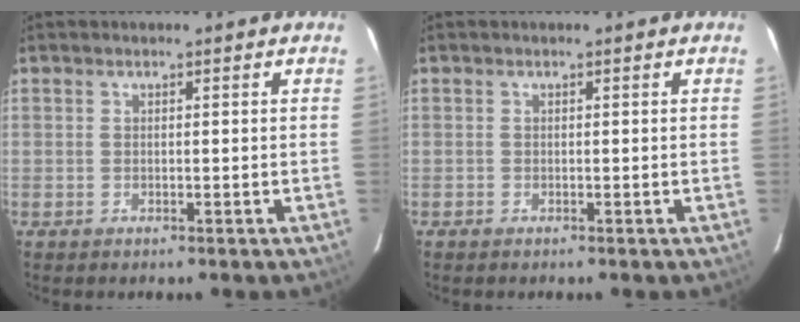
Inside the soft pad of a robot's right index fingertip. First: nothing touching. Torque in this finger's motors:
{"motor_torque": [-0.16, -0.14, -0.03, -0.01]}